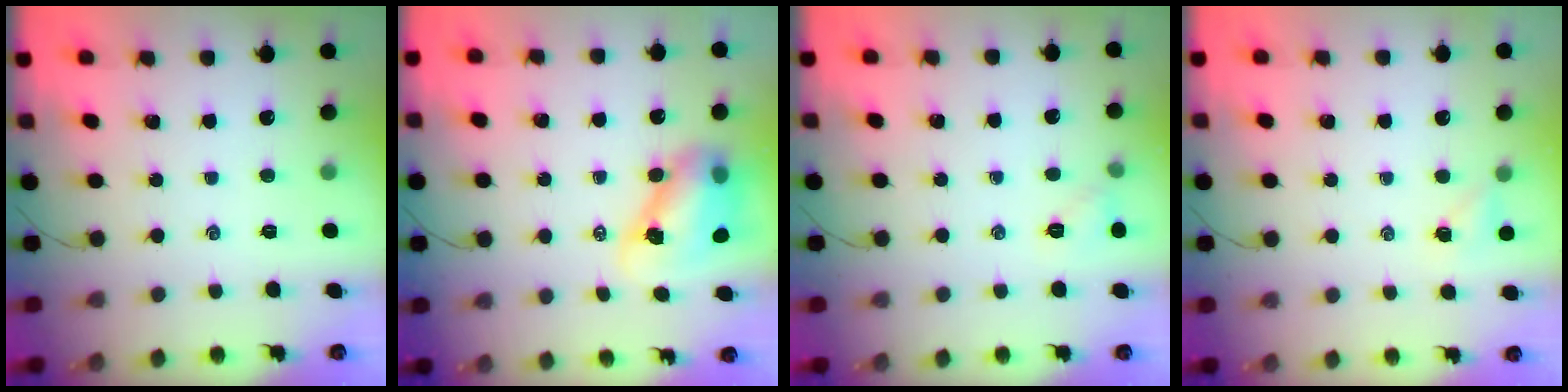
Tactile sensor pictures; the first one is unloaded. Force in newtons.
{"total": 9.3, "press": 9.1, "slide": 2.3}
{"total": 4.5, "press": 4.3, "slide": 1.3}
{"total": 3.8, "press": 3.6, "slide": 1.0}